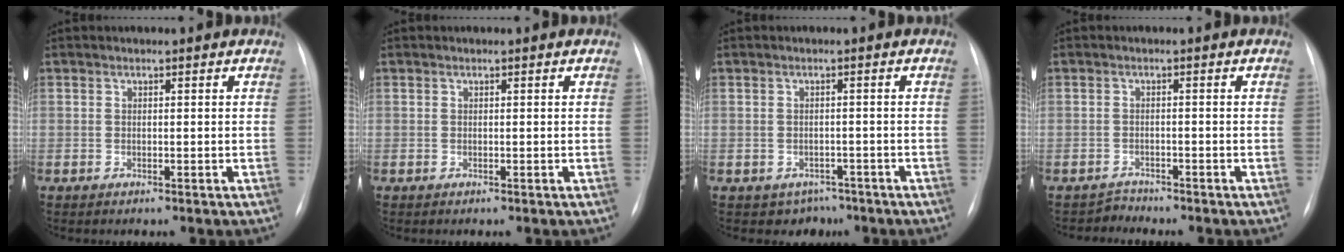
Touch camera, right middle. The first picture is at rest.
{"total": 0.0}
{"total": 3.5, "force": [-2.4, 2.5, 0.2], "torque": [0.001, 0.012, -0.026]}
{"total": 1.8, "force": [-1.5, 0.1, -1.0], "torque": [0.025, -0.009, -0.027]}